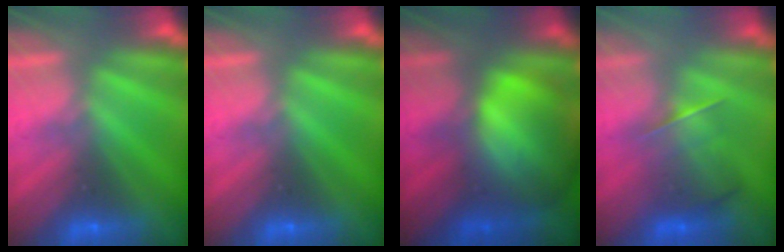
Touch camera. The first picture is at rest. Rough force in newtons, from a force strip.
{"total": 0.0}
{"total": 9.1}
{"total": 2.1}